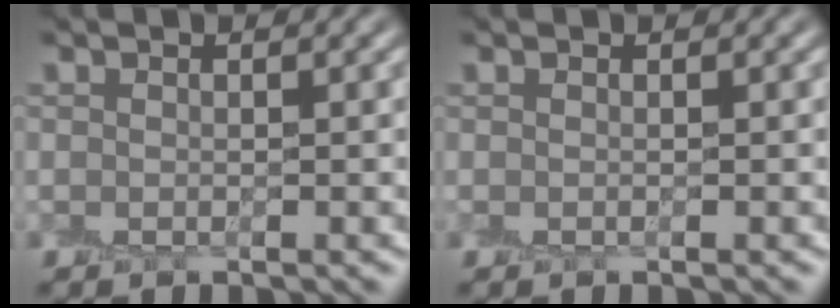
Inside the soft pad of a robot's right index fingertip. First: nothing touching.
{"total": 0.0}